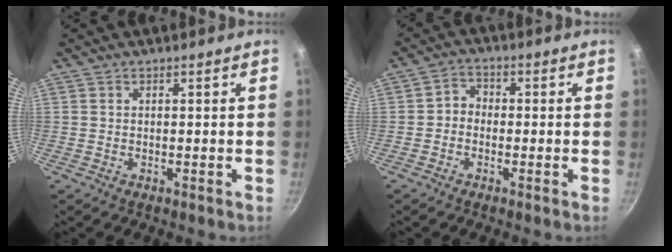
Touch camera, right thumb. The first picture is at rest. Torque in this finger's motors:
{"motor_torque": [-0.41, -0.14, 0.21, -0.40, -0.06]}